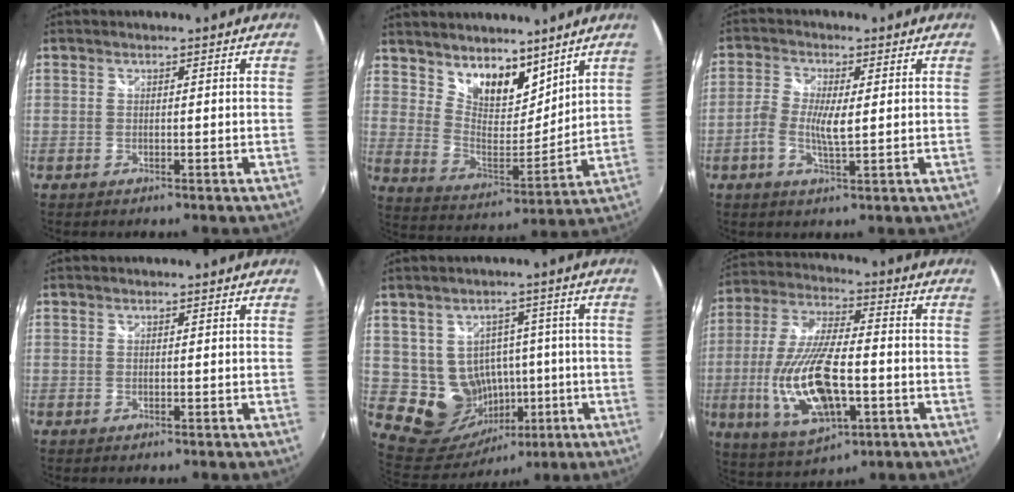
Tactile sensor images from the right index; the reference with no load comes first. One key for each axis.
{"total": 12.2, "fx": 9.2, "fy": 6.0, "fz": 5.4, "tx": -0.089, "ty": 0.005, "tz": 0.167}
{"total": 5.2, "fx": -0.3, "fy": 1.6, "fz": 4.9, "tx": -0.108, "ty": 0.002, "tz": -0.012}
{"total": 0.0}
{"total": 11.8, "fx": -0.5, "fy": 11.3, "fz": 3.4, "tx": -0.084, "ty": 0.020, "tz": 0.022}
{"total": 18.4, "fx": -4.5, "fy": 7.3, "fz": 16.3, "tx": -0.342, "ty": -0.016, "tz": -0.070}